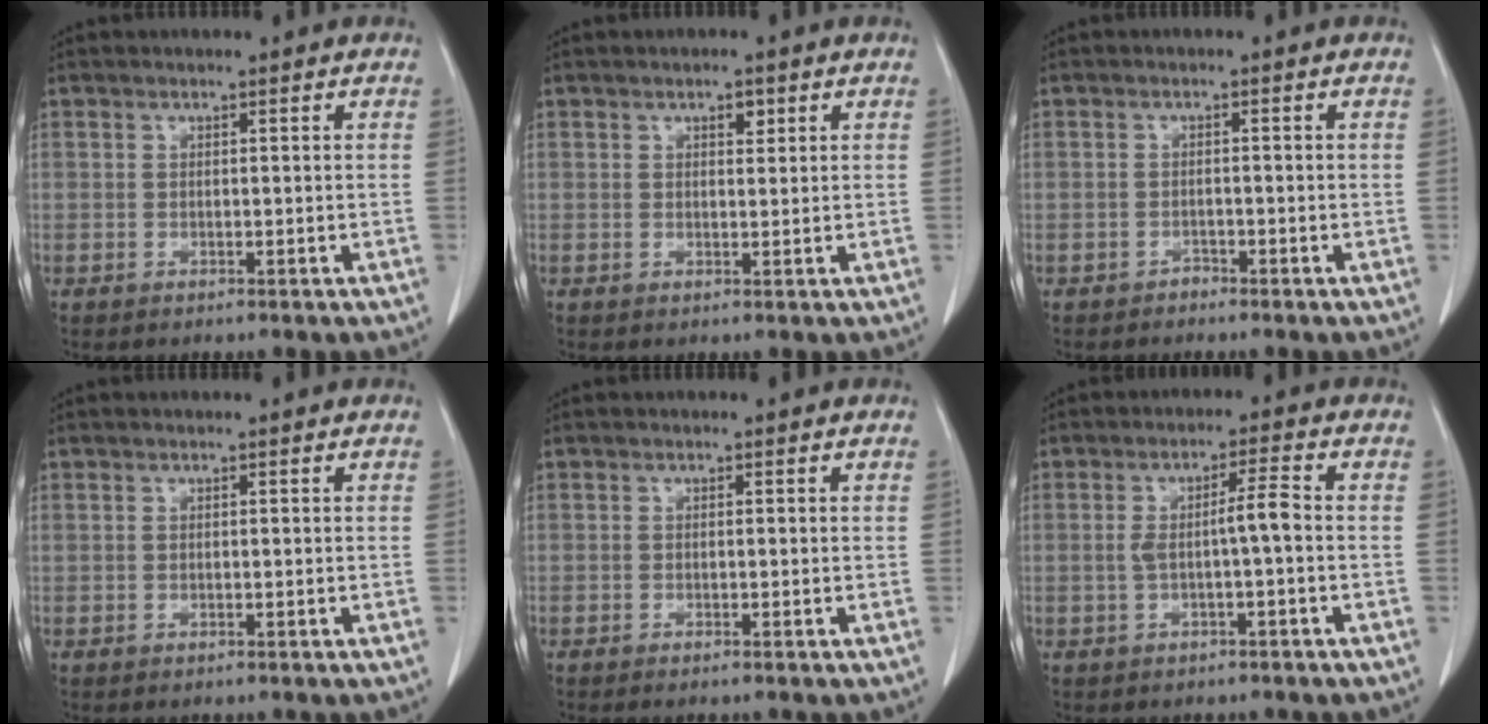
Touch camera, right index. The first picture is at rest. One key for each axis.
{"total": 1.4, "fx": 0.9, "fy": 0.3, "fz": 1.1, "tx": -0.020, "ty": -0.003, "tz": 0.013}
{"total": 0.9, "fx": -0.8, "fy": 0.4, "fz": 0.0, "tx": 0.002, "ty": 0.002, "tz": -0.017}
{"total": 0.0}
{"total": 0.6, "fx": -0.4, "fy": -0.1, "fz": 0.4, "tx": -0.009, "ty": 0.000, "tz": -0.008}
{"total": 4.2, "fx": -0.5, "fy": 0.0, "fz": 4.2, "tx": -0.073, "ty": 0.010, "tz": -0.007}